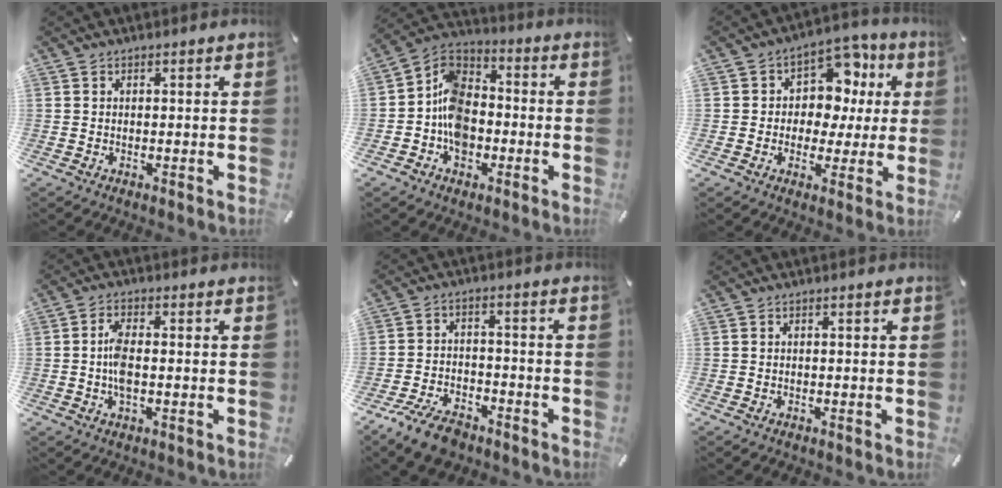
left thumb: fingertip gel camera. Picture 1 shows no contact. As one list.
[{"total": 11.7, "force": [-3.7, 9.4, 5.9], "torque": [-0.132, 0.032, -0.069]}, {"total": 10.2, "force": [3.1, 8.6, 4.5], "torque": [-0.065, -0.017, 0.057]}, {"total": 5.2, "force": [-0.7, 2.2, 4.7], "torque": [-0.102, 0.000, -0.018]}, {"total": 9.2, "force": [-7.0, 4.1, 4.3], "torque": [-0.077, 0.040, -0.130]}, {"total": 1.0, "force": [-0.8, 0.4, 0.4], "torque": [-0.008, 0.001, -0.016]}]